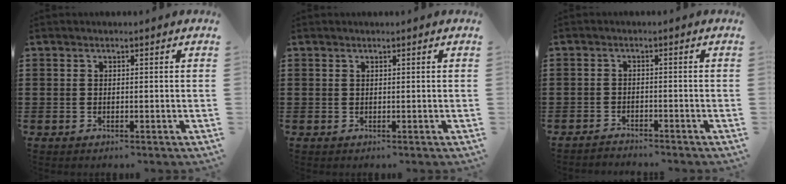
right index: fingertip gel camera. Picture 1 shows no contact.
{"total": 0.0}
{"total": 2.1, "force": [-2.1, 0.0, -0.2], "torque": [-0.003, 0.003, -0.045]}